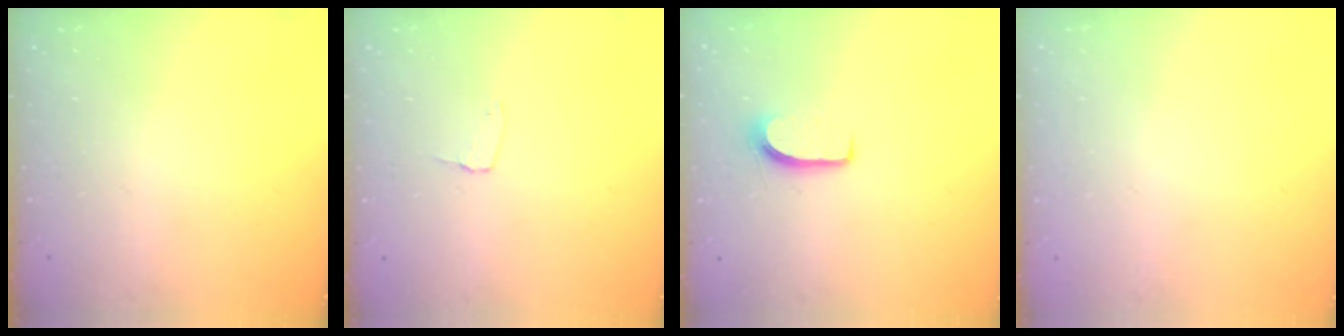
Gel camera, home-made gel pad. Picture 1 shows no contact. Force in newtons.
{"total": 2.7, "press": 2.7, "slide": 0.3}
{"total": 6.5, "press": 6.4, "slide": 0.6}
{"total": 0.0}